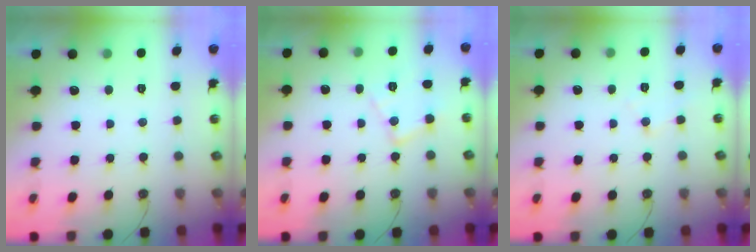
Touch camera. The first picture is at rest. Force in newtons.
{"total": 10.3, "press": 10.3, "slide": 0.2}
{"total": 6.1, "press": 6.0, "slide": 1.0}